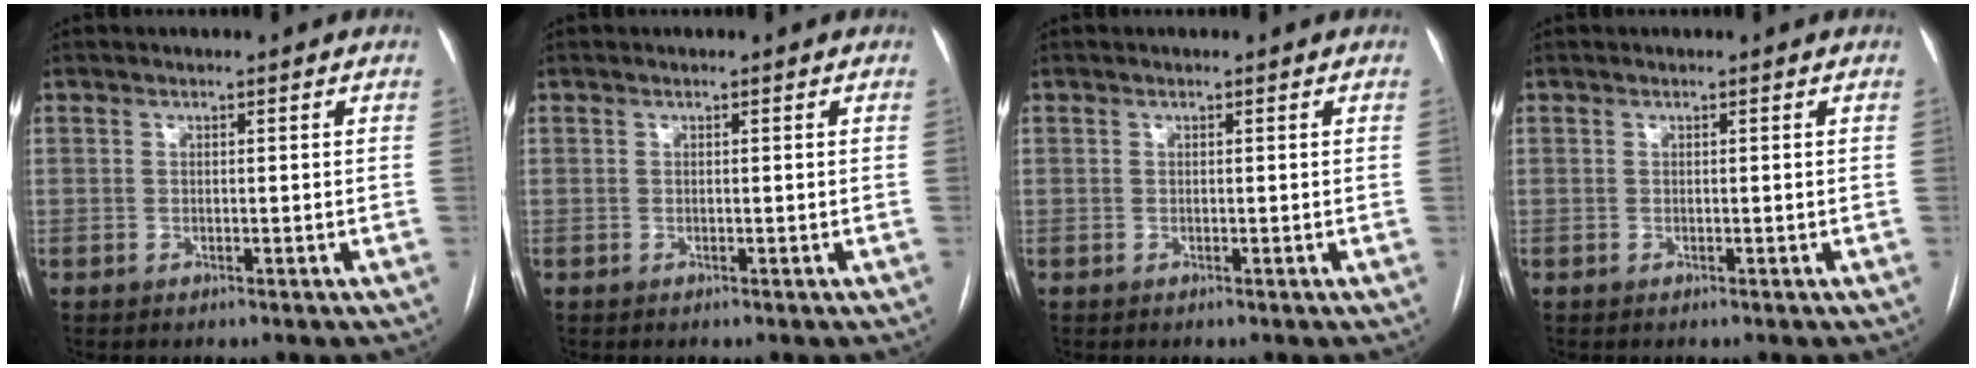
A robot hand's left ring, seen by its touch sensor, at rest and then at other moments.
{"total": 0.0}
{"total": 0.0}
{"total": 0.0}